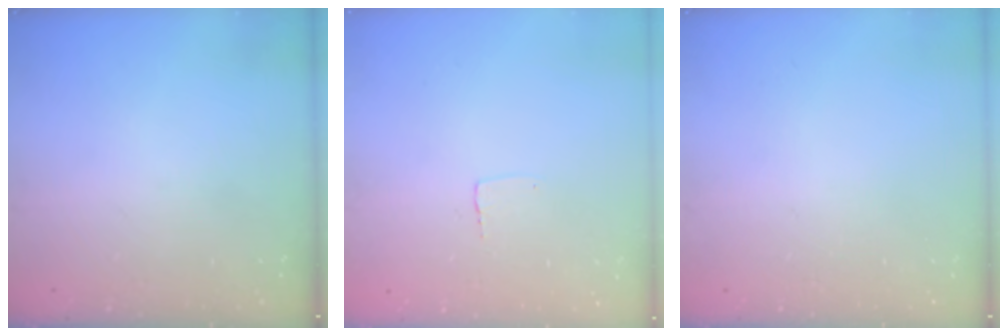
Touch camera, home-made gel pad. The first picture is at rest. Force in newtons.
{"total": 2.3, "press": 2.3, "slide": 0.1}
{"total": 0.0}